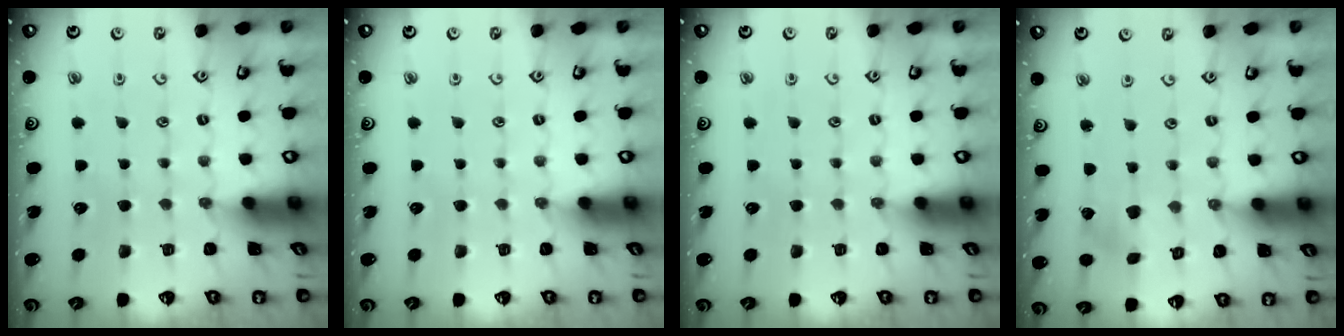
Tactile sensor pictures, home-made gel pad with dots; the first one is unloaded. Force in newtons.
{"total": 0.0}
{"total": 0.0}
{"total": 1.3, "press": 1.3, "slide": 0.2}